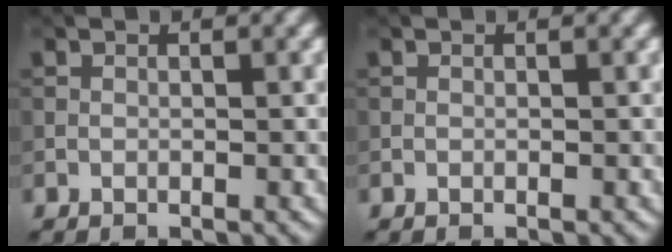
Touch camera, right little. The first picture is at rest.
{"total": 0.0}